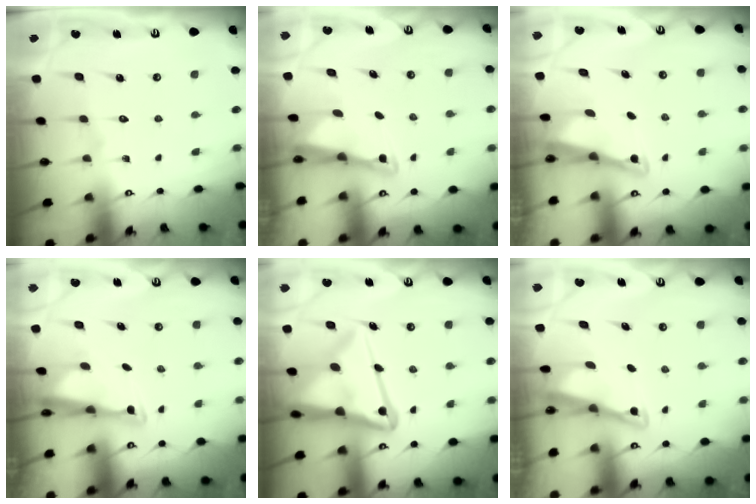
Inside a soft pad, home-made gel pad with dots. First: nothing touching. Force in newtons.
{"total": 2.7, "press": 2.7, "slide": 0.3}
{"total": 2.5, "press": 2.5, "slide": 0.1}
{"total": 2.9, "press": 2.8, "slide": 0.7}
{"total": 16.3, "press": 16.2, "slide": 1.7}
{"total": 3.0, "press": 3.0, "slide": 0.3}